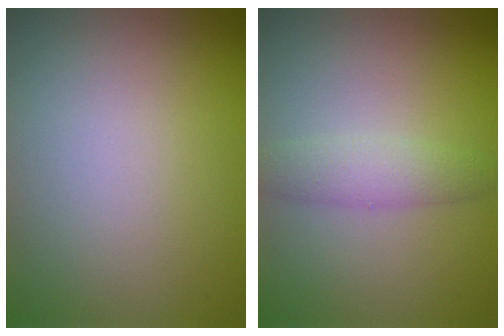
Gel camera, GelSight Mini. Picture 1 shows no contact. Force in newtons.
{"total": 2.5, "press": 2.5, "slide": 0.1}